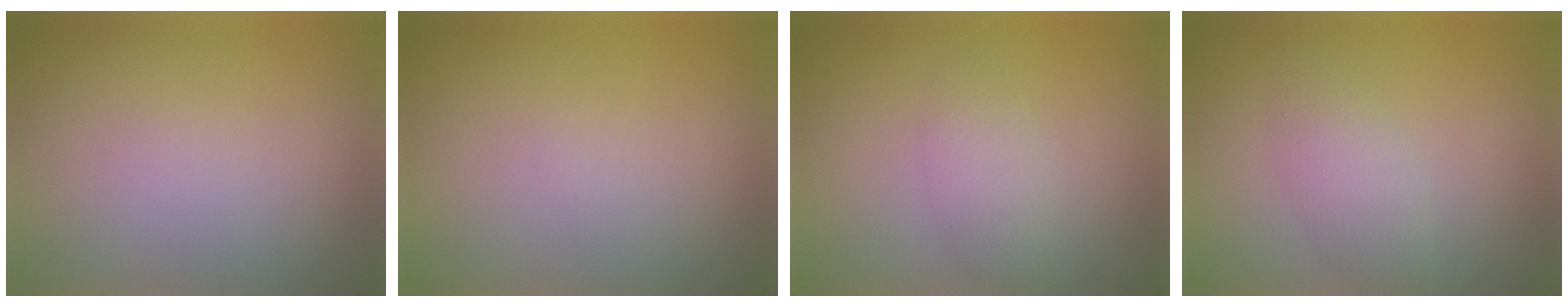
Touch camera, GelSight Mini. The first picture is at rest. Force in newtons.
{"total": 0.0}
{"total": 2.2, "press": 2.2, "slide": 0.1}
{"total": 2.4, "press": 2.4, "slide": 0.1}